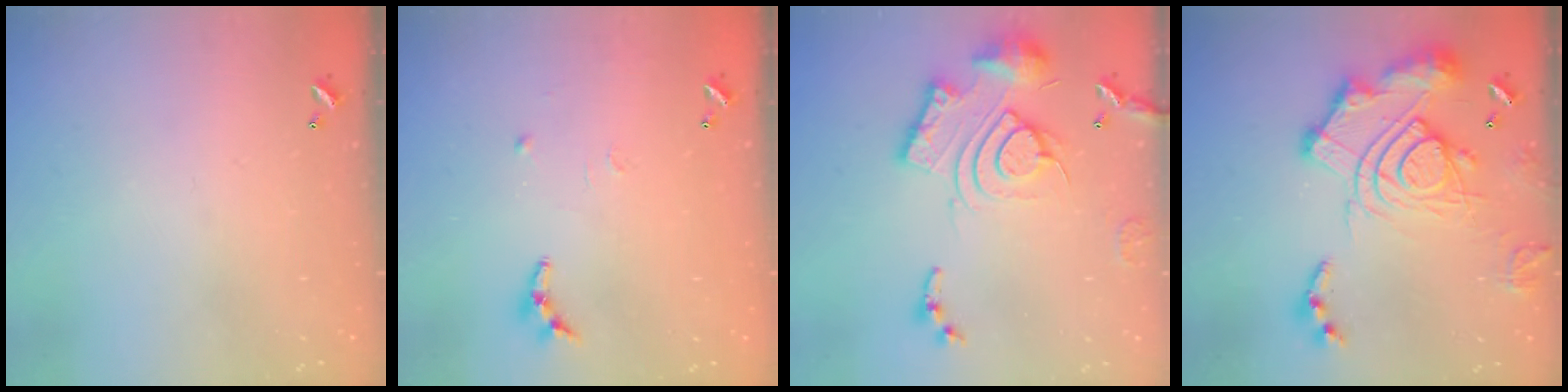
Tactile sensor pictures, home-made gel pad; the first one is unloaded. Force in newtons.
{"total": 6.6, "press": 6.5, "slide": 0.6}
{"total": 19.5, "press": 19.4, "slide": 2.0}
{"total": 20.2, "press": 20.0, "slide": 2.4}